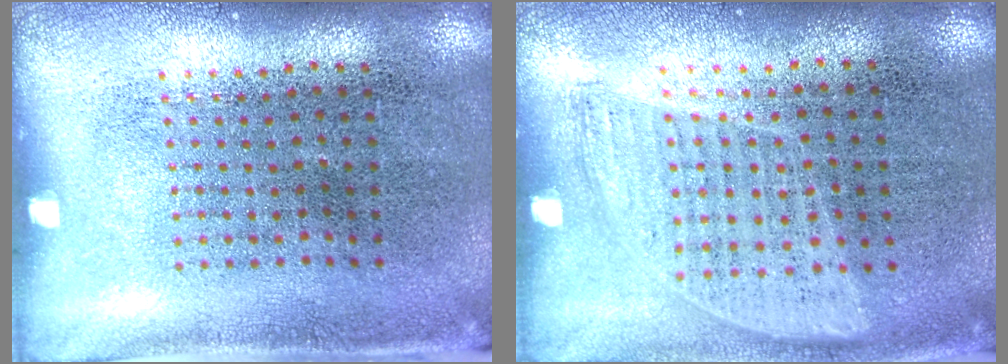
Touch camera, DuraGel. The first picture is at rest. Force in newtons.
{"total": 0.9, "press": 0.8, "slide": 0.4}